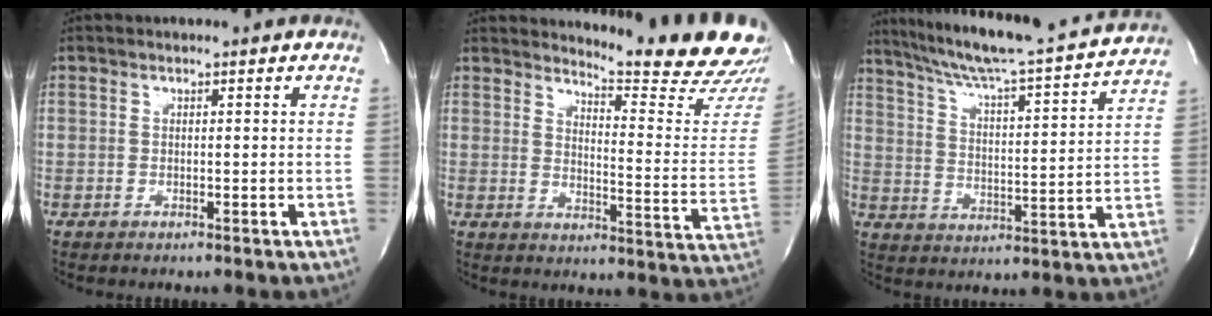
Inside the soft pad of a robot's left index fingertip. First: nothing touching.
{"total": 16.8, "force": [16.2, -0.4, 4.5], "torque": [-0.068, -0.133, 0.184]}
{"total": 21.5, "force": [19.5, 0.3, 9.1], "torque": [-0.150, -0.019, 0.277]}